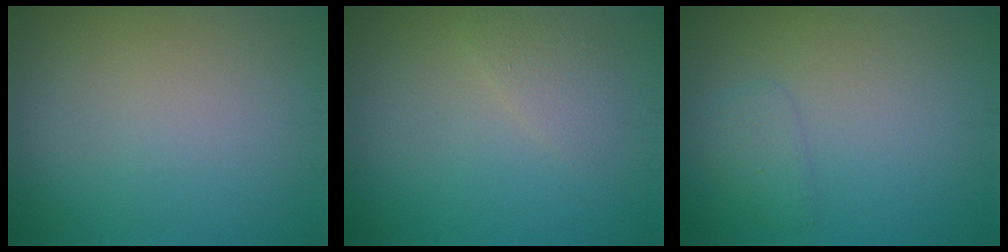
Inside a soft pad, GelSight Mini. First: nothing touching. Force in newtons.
{"total": 1.5, "press": 1.5, "slide": 0.1}
{"total": 1.3, "press": 1.3, "slide": 0.0}